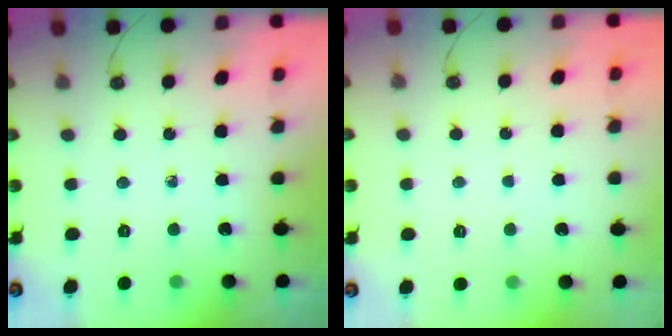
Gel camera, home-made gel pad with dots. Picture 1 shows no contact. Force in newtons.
{"total": 1.1, "press": 1.1, "slide": 0.1}